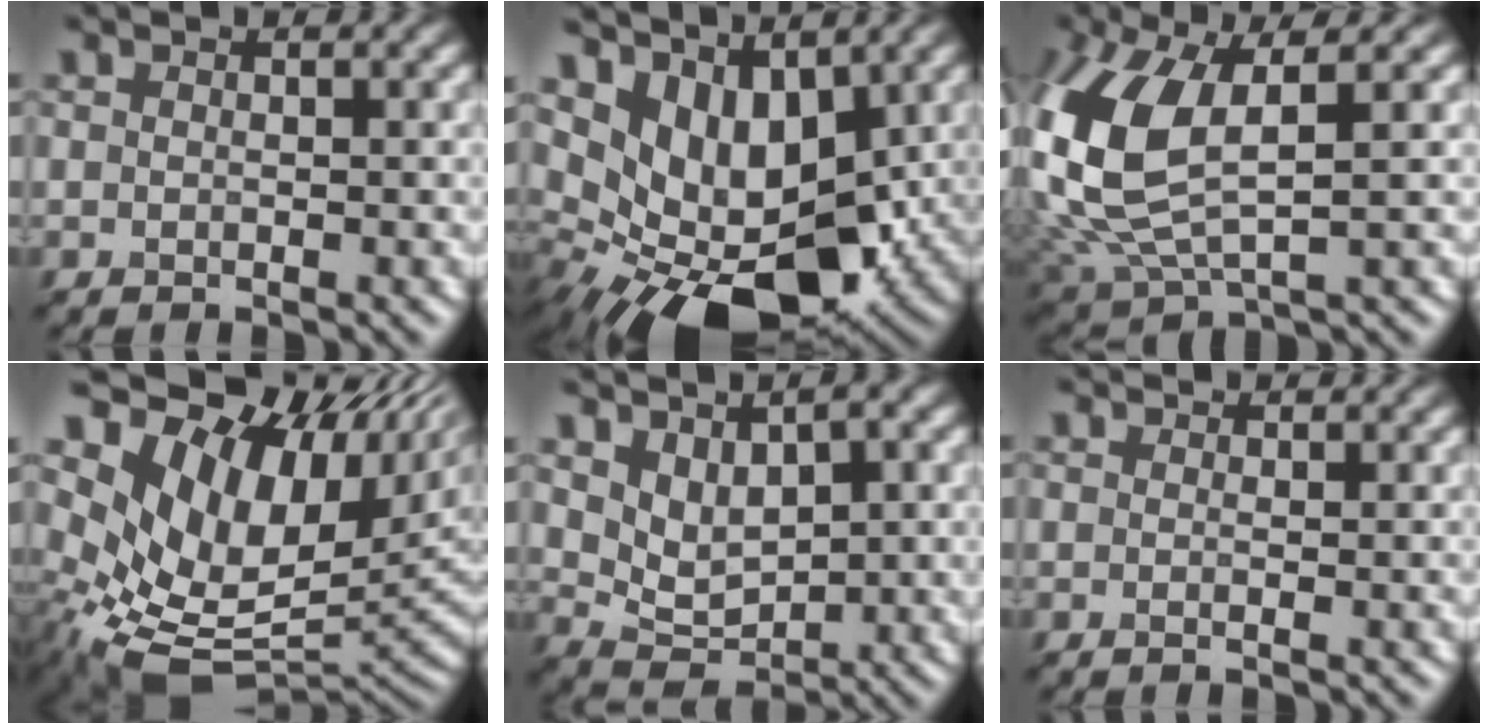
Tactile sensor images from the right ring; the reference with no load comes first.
{"total": 10.0, "force": [2.4, 5.8, 7.7], "torque": [-0.129, -0.012, 0.047]}
{"total": 11.0, "force": [1.5, 6.0, 9.1], "torque": [-0.247, -0.012, 0.043]}
{"total": 14.4, "force": [3.9, 9.2, 10.3], "torque": [-0.190, 0.003, 0.080]}
{"total": 4.8, "force": [1.9, 2.9, 3.3], "torque": [-0.067, -0.011, 0.037]}
{"total": 1.5, "force": [1.1, 0.3, 1.0], "torque": [-0.026, -0.009, 0.001]}